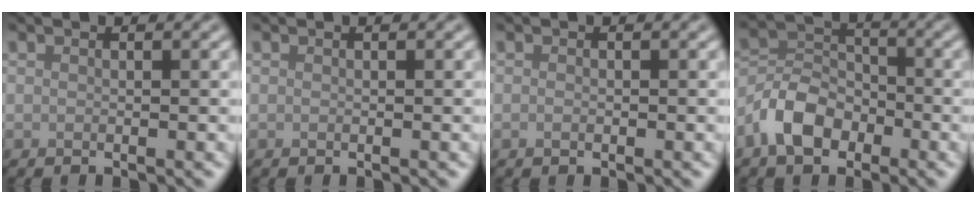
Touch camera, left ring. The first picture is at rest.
{"total": 0.0}
{"total": 0.6, "force": [-0.1, 0.4, 0.4], "torque": [-0.008, -0.002, -0.002]}
{"total": 5.2, "force": [-2.8, 3.3, 2.8], "torque": [-0.053, 0.006, -0.063]}